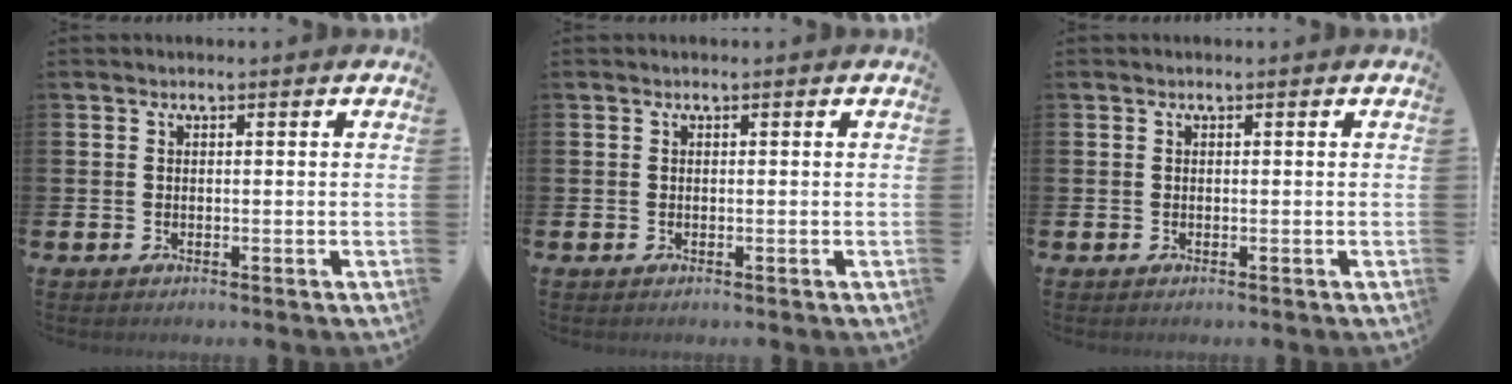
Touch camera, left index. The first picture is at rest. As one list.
[{"total": 0.0}, {"total": 0.0}]